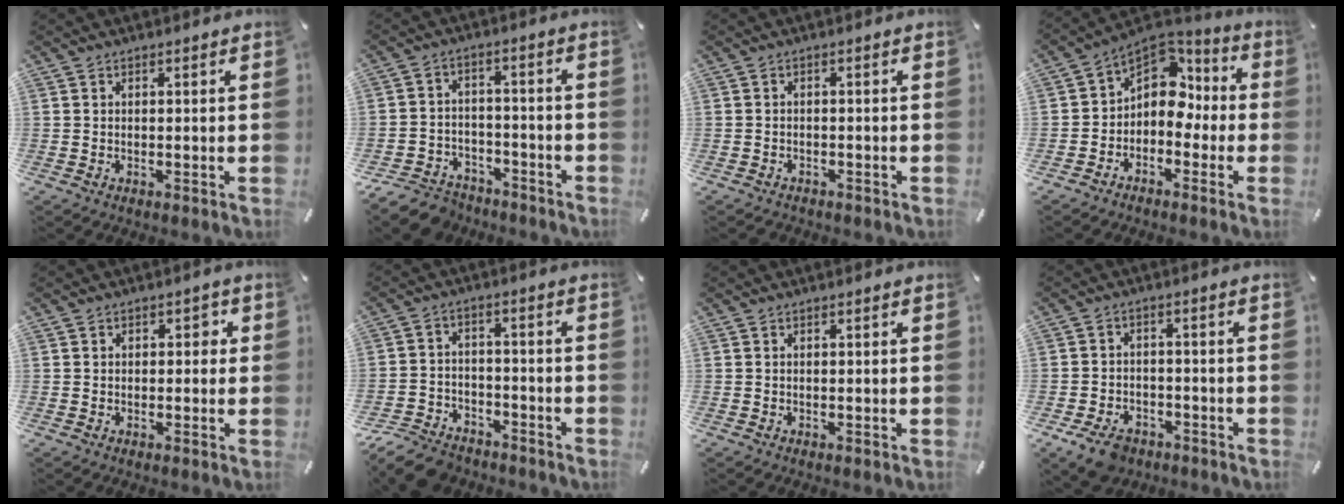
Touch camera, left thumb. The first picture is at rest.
{"total": 7.5, "force": [-5.7, 4.5, 2.1], "torque": [-0.039, 0.029, -0.107]}
{"total": 1.5, "force": [-1.2, 0.9, 0.3], "torque": [-0.014, 0.003, -0.031]}
{"total": 9.3, "force": [1.3, 7.9, 4.8], "torque": [-0.081, -0.012, 0.027]}
{"total": 2.2, "force": [-0.2, 1.7, 1.4], "torque": [-0.012, 0.007, -0.012]}
{"total": 10.4, "force": [-8.5, 4.9, 3.6], "torque": [-0.062, 0.050, -0.160]}
{"total": 0.0}
{"total": 7.1, "force": [-4.5, 4.5, 3.2], "torque": [-0.068, 0.022, -0.084]}